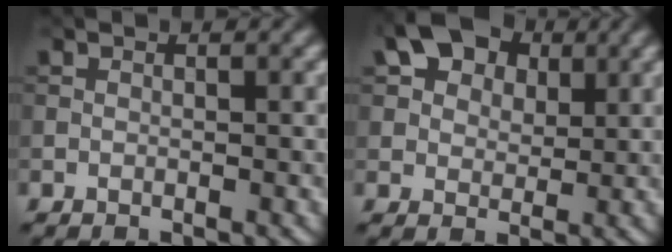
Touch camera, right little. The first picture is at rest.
{"total": 8.3, "force": [4.4, 5.4, 4.5], "torque": [-0.094, 0.019, 0.062]}